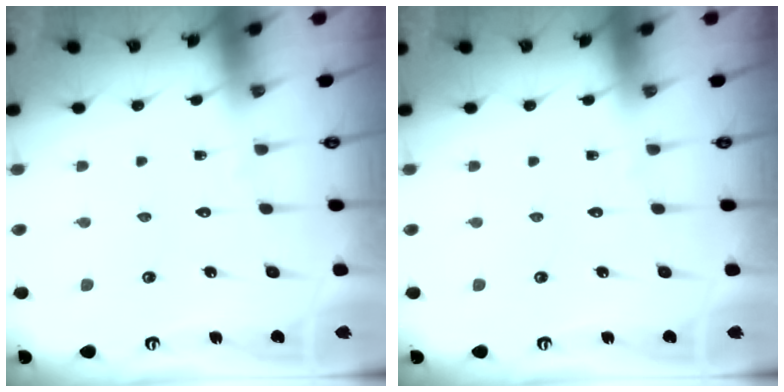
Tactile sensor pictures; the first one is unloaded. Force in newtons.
{"total": 0.0}